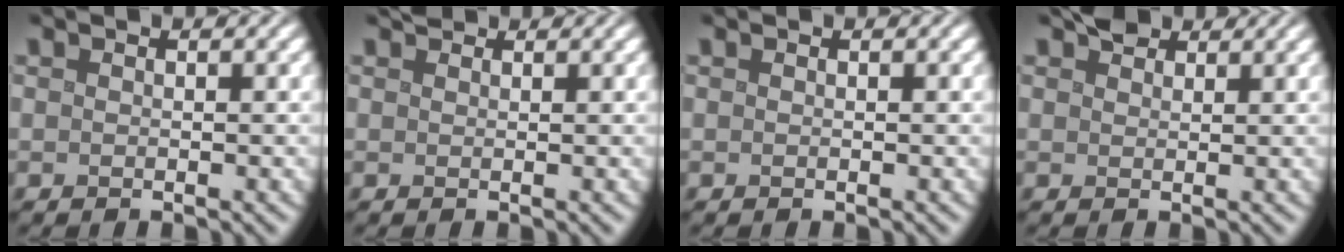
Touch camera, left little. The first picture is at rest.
{"total": 1.1, "force": [1.0, 0.2, 0.3], "torque": [-0.008, 0.000, 0.017]}
{"total": 0.0}
{"total": 2.1, "force": [1.7, 1.0, 0.6], "torque": [-0.009, 0.006, 0.032]}